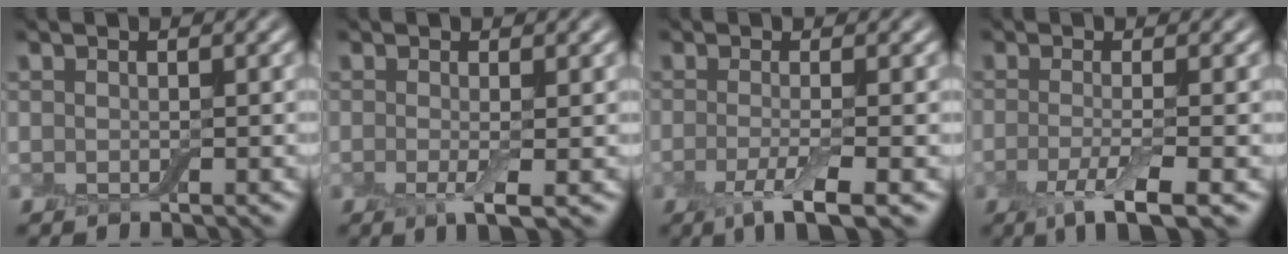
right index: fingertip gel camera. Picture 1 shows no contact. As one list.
[{"total": 2.5, "force": [-0.4, 0.5, 2.4], "torque": [-0.048, -0.012, -0.008]}, {"total": 4.2, "force": [-1.6, 0.9, 3.8], "torque": [-0.067, -0.008, -0.034]}, {"total": 4.7, "force": [-1.8, 1.0, 4.2], "torque": [-0.074, -0.009, -0.039]}]